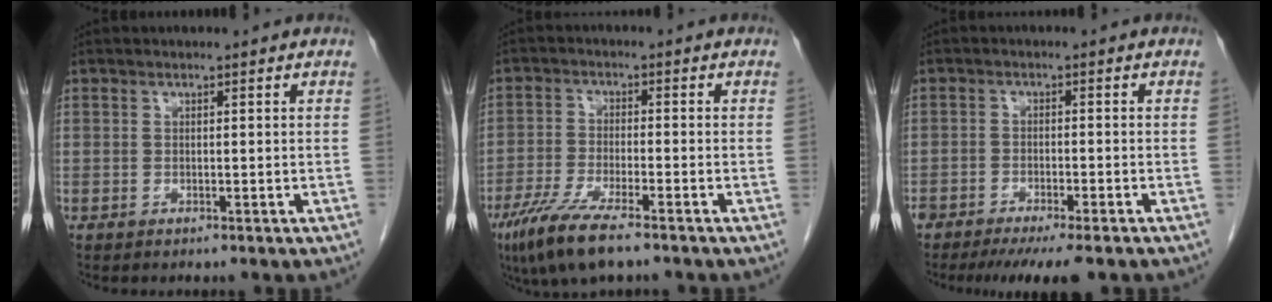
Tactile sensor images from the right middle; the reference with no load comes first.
{"total": 8.7, "force": [-6.0, 1.0, 6.2], "torque": [-0.124, -0.023, -0.106]}
{"total": 9.0, "force": [-7.1, 1.7, 5.3], "torque": [-0.067, -0.012, -0.105]}